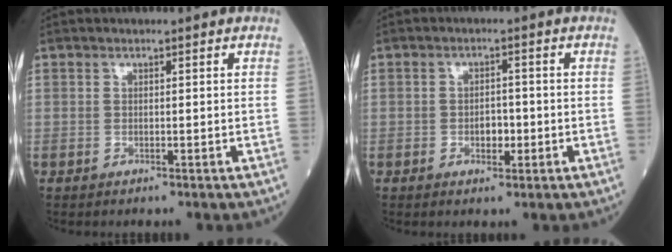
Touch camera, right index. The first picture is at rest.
{"total": 2.7, "force": [-0.7, 1.6, 2.1], "torque": [-0.027, 0.004, -0.007]}